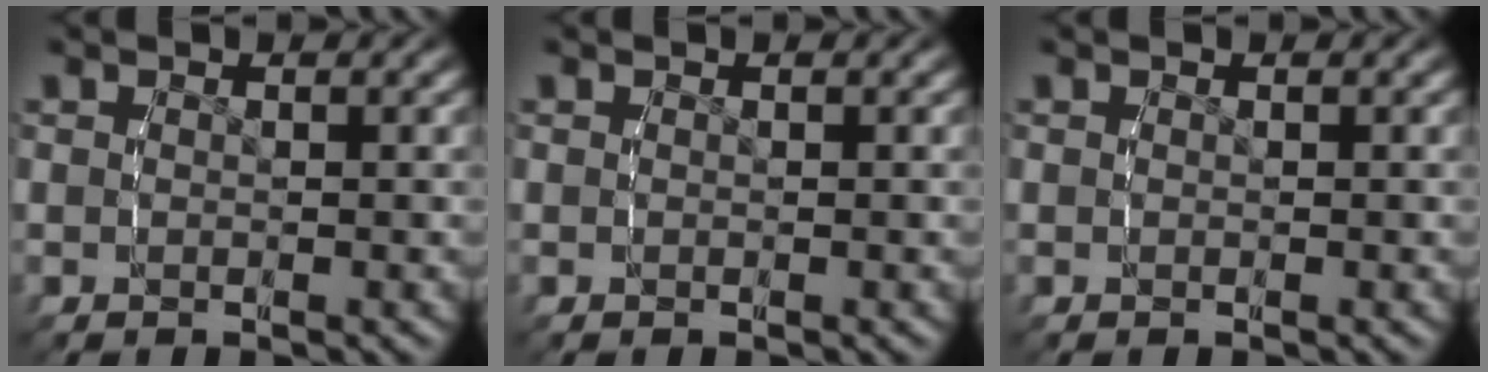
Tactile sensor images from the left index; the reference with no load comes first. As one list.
[{"total": 0.0}, {"total": 0.0}]